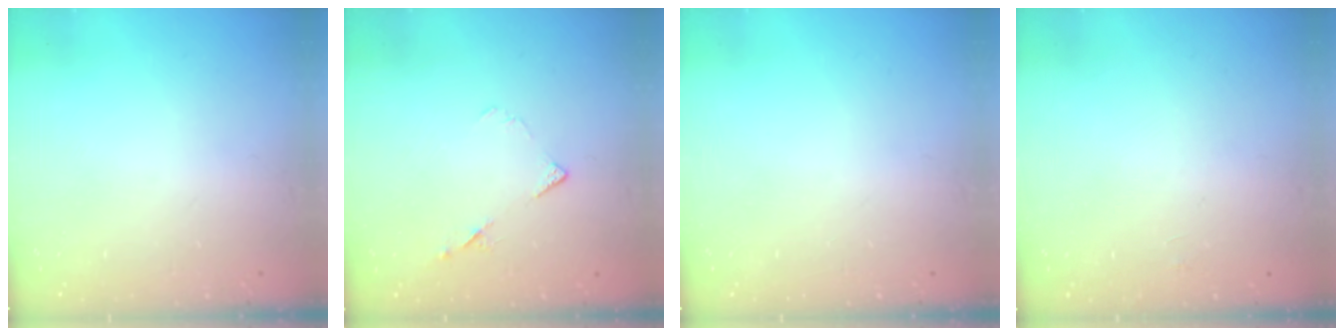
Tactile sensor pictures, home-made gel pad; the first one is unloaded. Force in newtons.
{"total": 8.1, "press": 8.0, "slide": 1.2}
{"total": 0.0}
{"total": 2.3, "press": 2.3, "slide": 0.2}